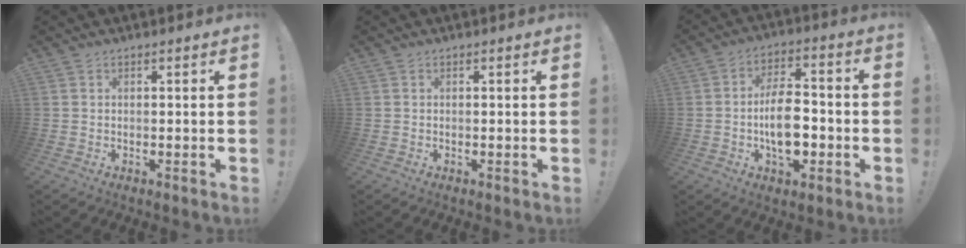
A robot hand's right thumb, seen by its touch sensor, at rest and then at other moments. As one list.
[{"total": 0.0}, {"total": 12.6, "force": [-2.7, 7.1, 10.0], "torque": [-0.179, 0.011, -0.048]}]